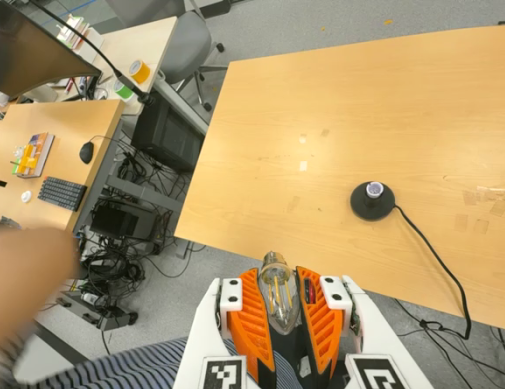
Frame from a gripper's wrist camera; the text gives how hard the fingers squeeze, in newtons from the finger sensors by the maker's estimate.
{"total": 20.7, "left": 24.2, "right": 17.2}